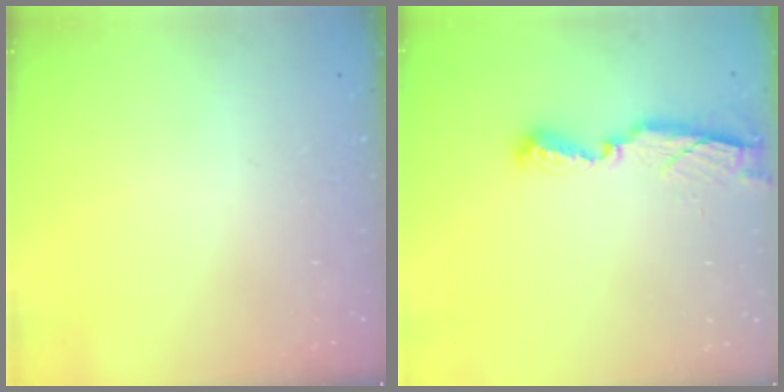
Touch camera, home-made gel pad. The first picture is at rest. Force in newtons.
{"total": 7.7, "press": 7.7, "slide": 0.2}